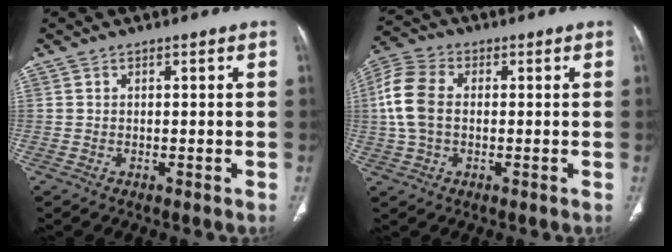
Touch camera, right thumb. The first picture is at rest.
{"total": 9.5, "force": [0.4, 6.3, 7.1], "torque": [-0.159, 0.021, 0.003]}